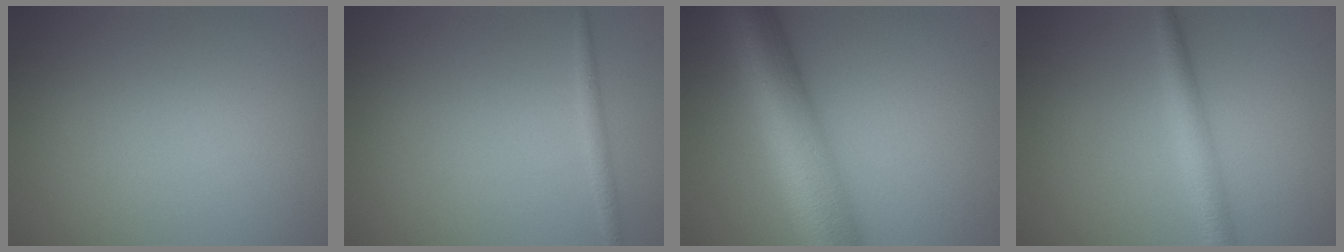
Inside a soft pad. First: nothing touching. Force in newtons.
{"total": 1.1, "press": 1.1, "slide": 0.1}
{"total": 10.4, "press": 10.4, "slide": 0.3}
{"total": 2.7, "press": 2.7, "slide": 0.0}